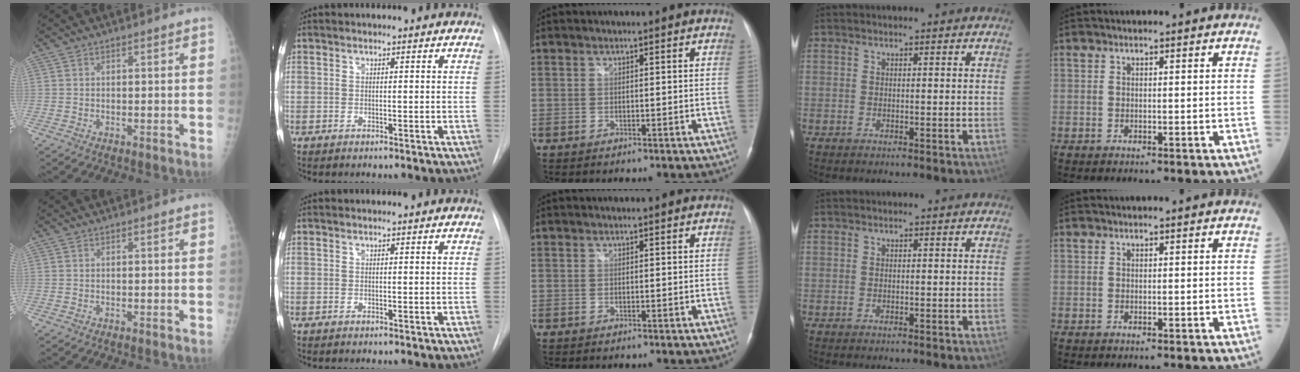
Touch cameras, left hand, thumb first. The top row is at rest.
{}